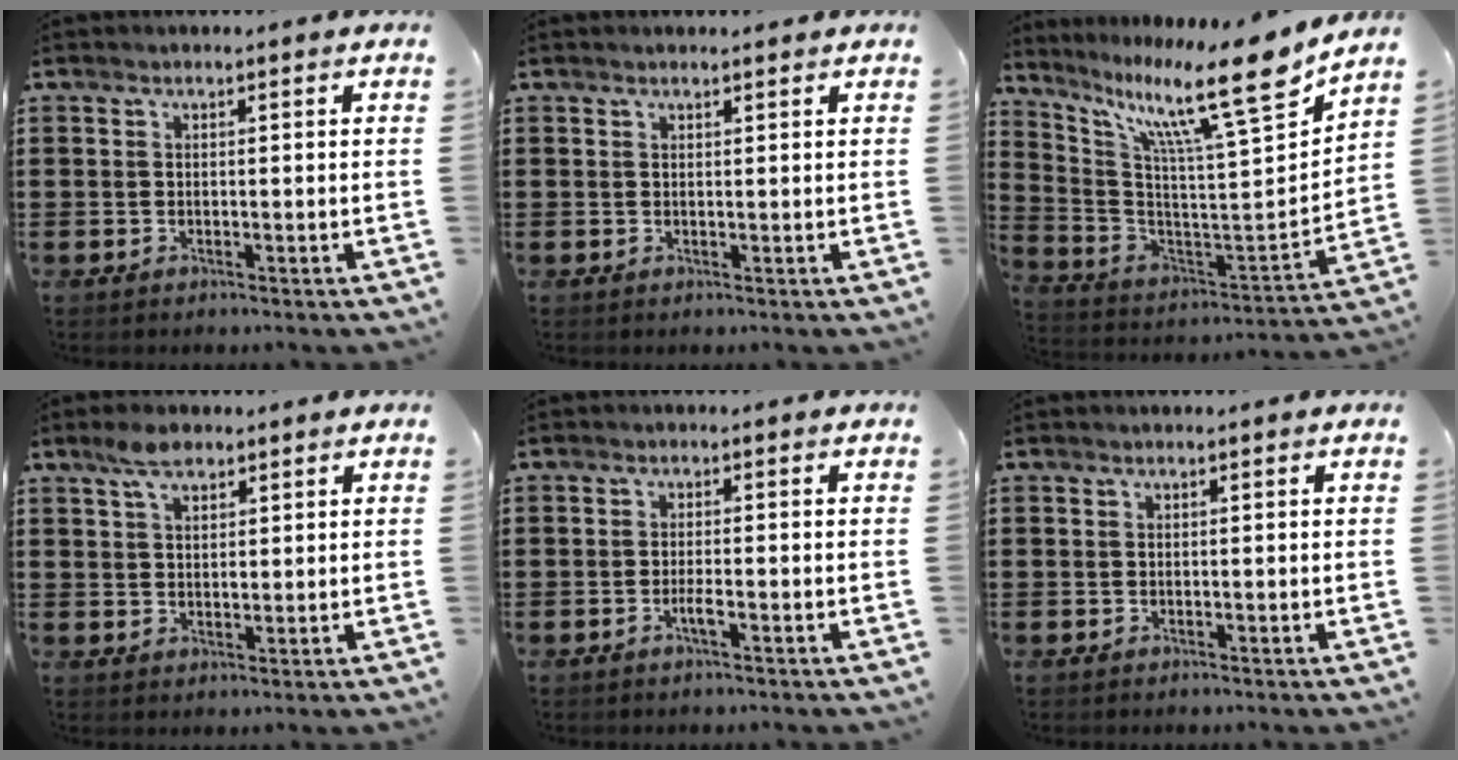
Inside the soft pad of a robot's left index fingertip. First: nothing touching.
{"total": 0.6, "force": [0.6, 0.0, 0.2], "torque": [-0.005, 0.000, 0.011]}
{"total": 13.7, "force": [9.8, 0.5, 9.5], "torque": [-0.184, -0.080, 0.145]}
{"total": 4.4, "force": [2.9, 2.4, 2.3], "torque": [-0.046, 0.008, 0.051]}
{"total": 2.0, "force": [-0.9, 0.2, 1.7], "torque": [-0.030, 0.000, -0.015]}
{"total": 0.0}